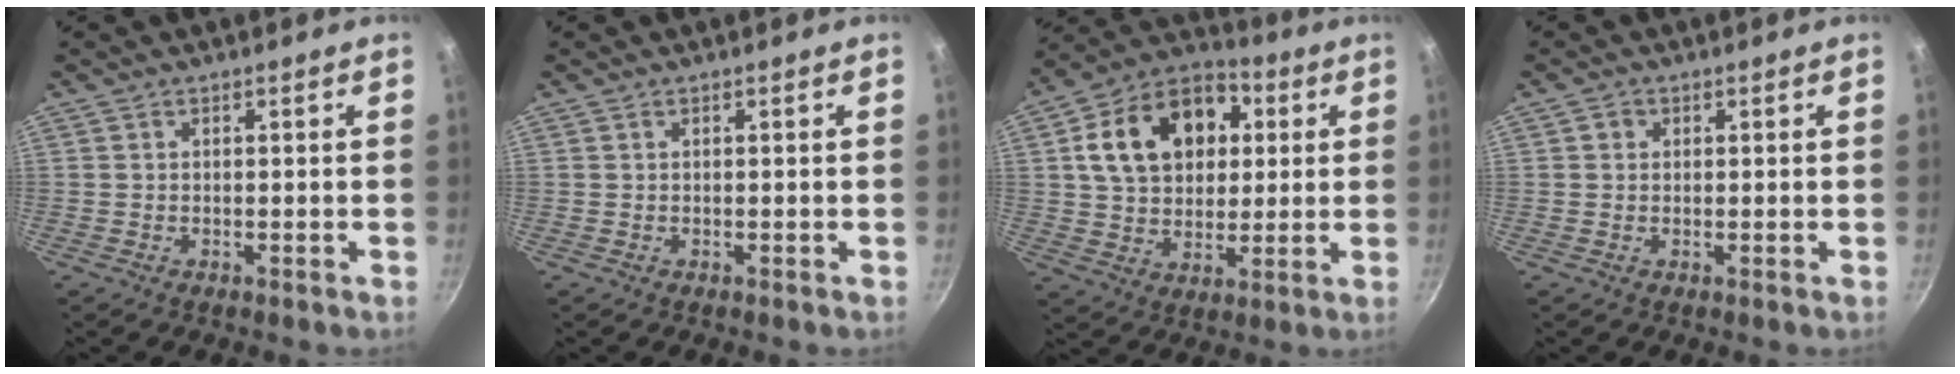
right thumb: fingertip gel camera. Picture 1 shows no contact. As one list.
[{"total": 0.0}, {"total": 19.1, "force": [4.5, 13.9, 12.3], "torque": [-0.177, 0.021, 0.066]}, {"total": 1.4, "force": [0.4, 1.2, 0.6], "torque": [-0.007, 0.003, 0.005]}]